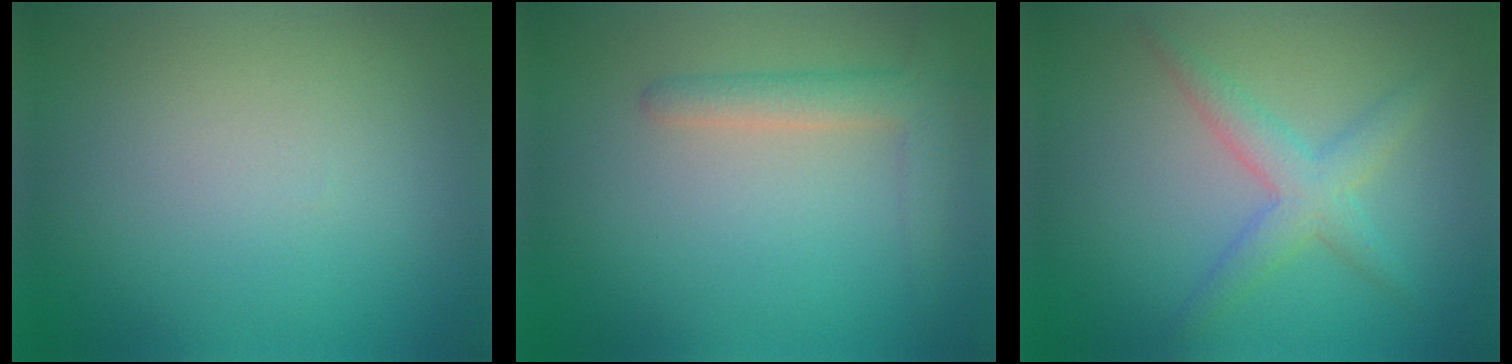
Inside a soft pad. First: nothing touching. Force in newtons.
{"total": 2.9, "press": 2.9, "slide": 0.2}
{"total": 3.2, "press": 3.2, "slide": 0.2}